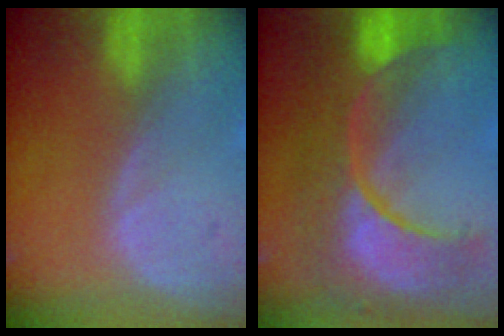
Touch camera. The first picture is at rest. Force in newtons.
{"total": 12.5, "press": 12.4, "slide": 1.3}